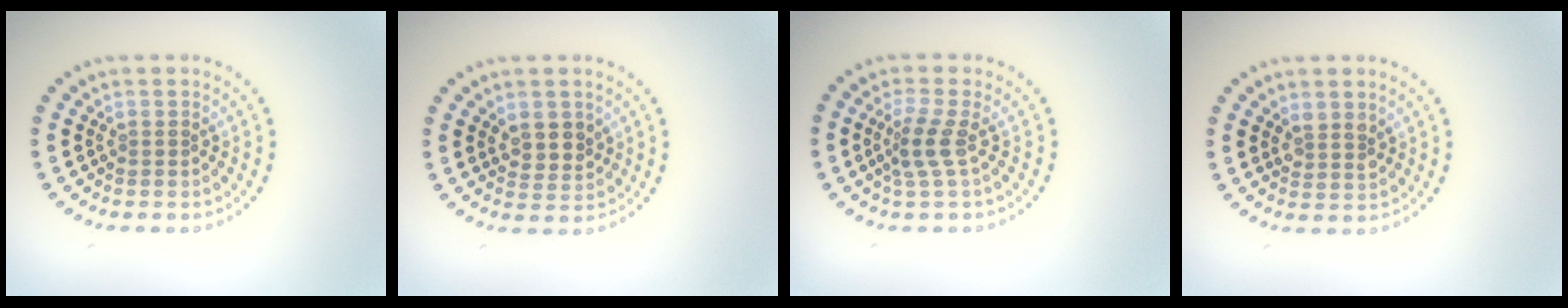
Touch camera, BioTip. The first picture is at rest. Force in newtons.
{"total": 2.4, "press": 2.2, "slide": 1.0}
{"total": 2.3, "press": 1.8, "slide": 1.5}
{"total": 1.7, "press": 1.5, "slide": 0.8}